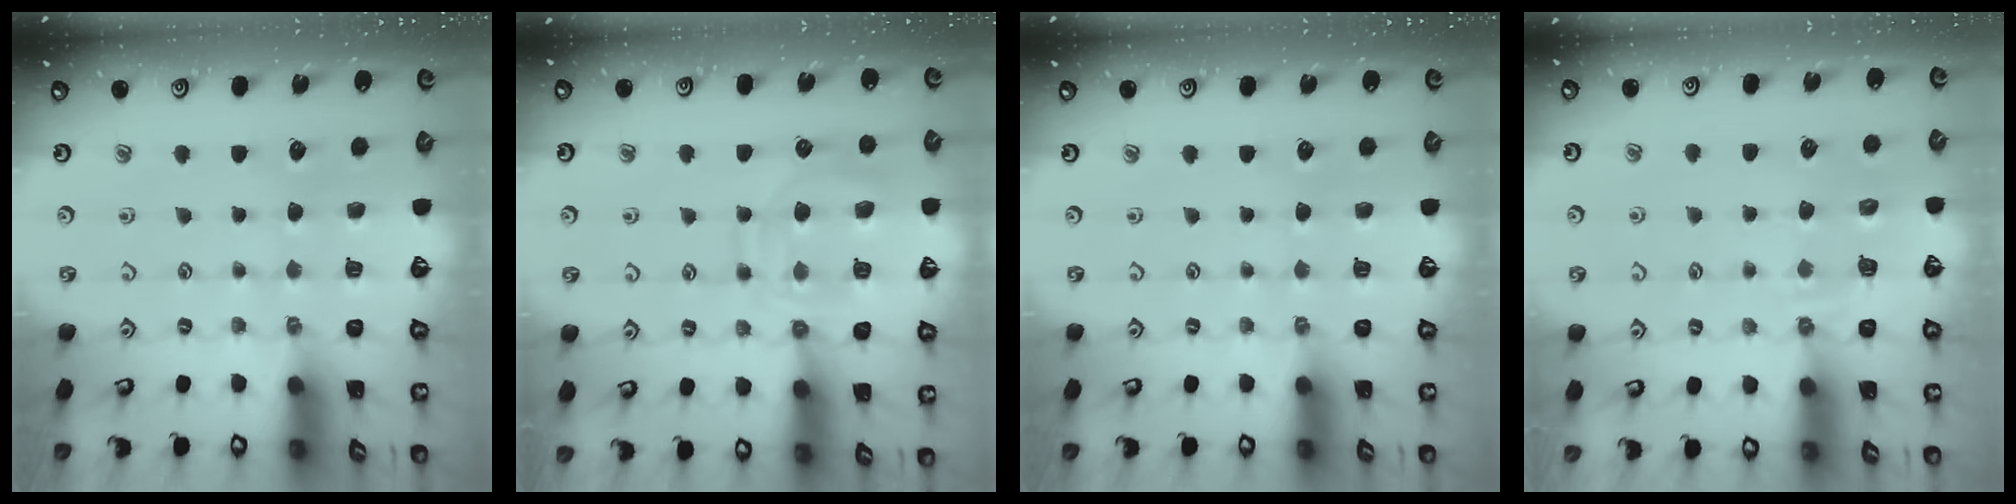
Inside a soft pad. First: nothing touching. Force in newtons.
{"total": 13.4, "press": 13.4, "slide": 1.3}
{"total": 0.0}
{"total": 3.9, "press": 3.6, "slide": 1.5}